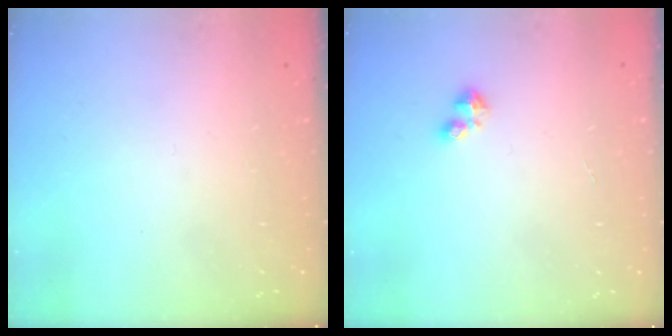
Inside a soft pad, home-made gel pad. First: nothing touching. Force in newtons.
{"total": 2.4, "press": 2.4, "slide": 0.4}